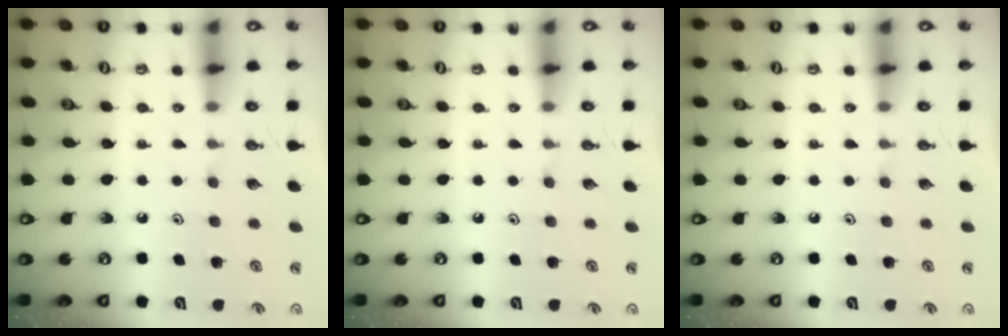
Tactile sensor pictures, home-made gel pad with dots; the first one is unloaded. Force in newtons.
{"total": 0.0}
{"total": 0.0}